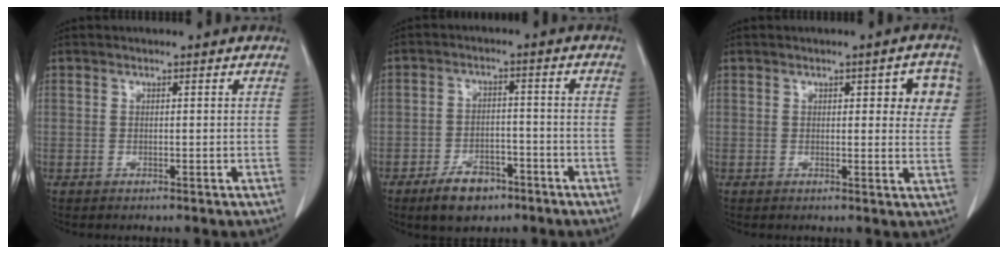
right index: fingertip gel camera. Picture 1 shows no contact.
{"total": 7.3, "force": [-4.8, 3.9, 3.9], "torque": [-0.070, 0.005, -0.074]}
{"total": 6.8, "force": [2.2, 2.5, 5.9], "torque": [-0.063, 0.013, 0.026]}